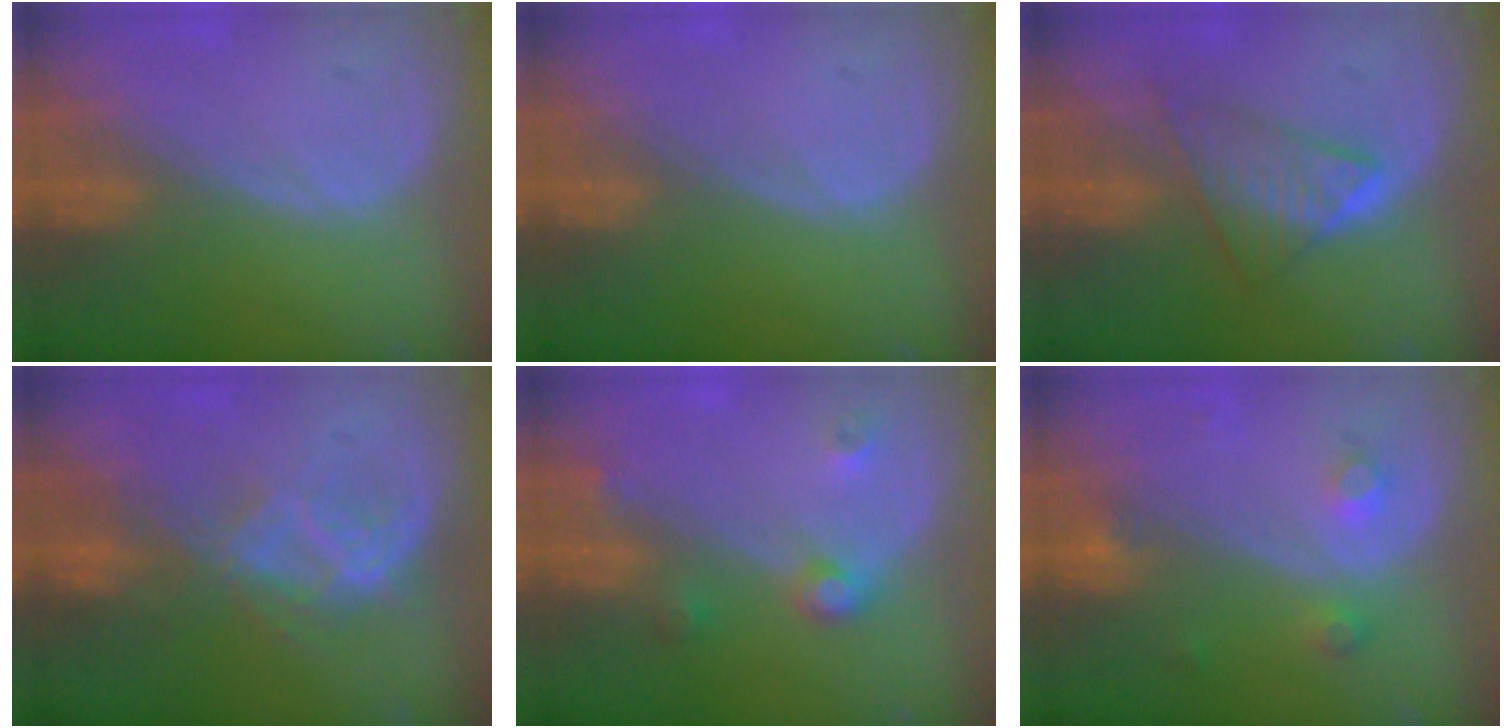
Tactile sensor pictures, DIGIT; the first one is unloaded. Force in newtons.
{"total": 0.0}
{"total": 5.9, "press": 5.9, "slide": 0.7}
{"total": 6.9, "press": 6.5, "slide": 2.2}
{"total": 3.7, "press": 3.4, "slide": 1.3}
{"total": 3.3, "press": 3.1, "slide": 1.1}